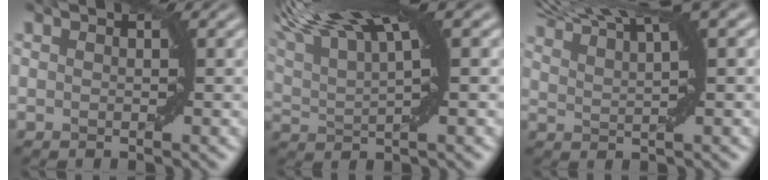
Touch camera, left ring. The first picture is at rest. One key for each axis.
{"total": 10.0, "fx": 6.6, "fy": 2.2, "fz": 7.2, "tx": -0.118, "ty": 0.025, "tz": 0.102}
{"total": 8.3, "fx": 6.7, "fy": 1.3, "fz": 4.7, "tx": -0.076, "ty": 0.028, "tz": 0.092}